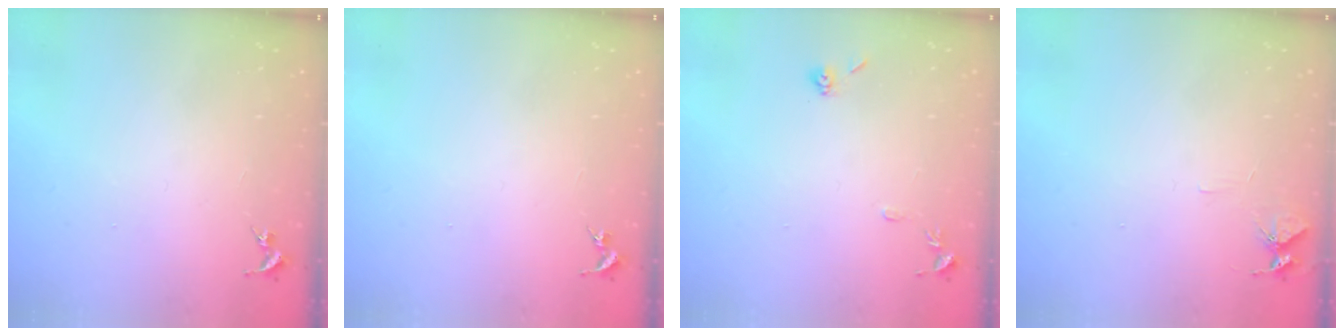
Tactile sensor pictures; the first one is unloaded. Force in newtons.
{"total": 0.0}
{"total": 7.2, "press": 7.2, "slide": 0.8}
{"total": 5.4, "press": 5.4, "slide": 0.6}